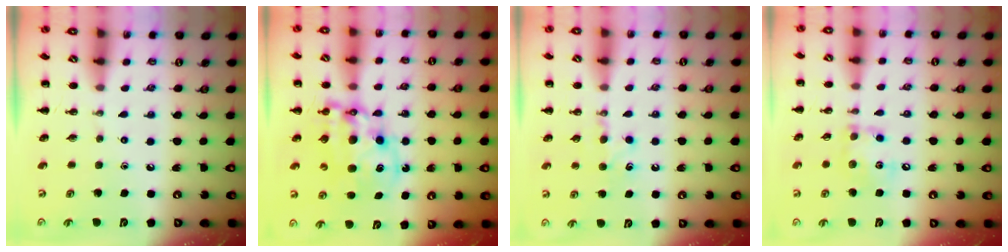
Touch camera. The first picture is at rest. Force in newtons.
{"total": 11.0, "press": 10.6, "slide": 2.8}
{"total": 5.1, "press": 4.9, "slide": 1.6}
{"total": 10.1, "press": 10.0, "slide": 1.2}